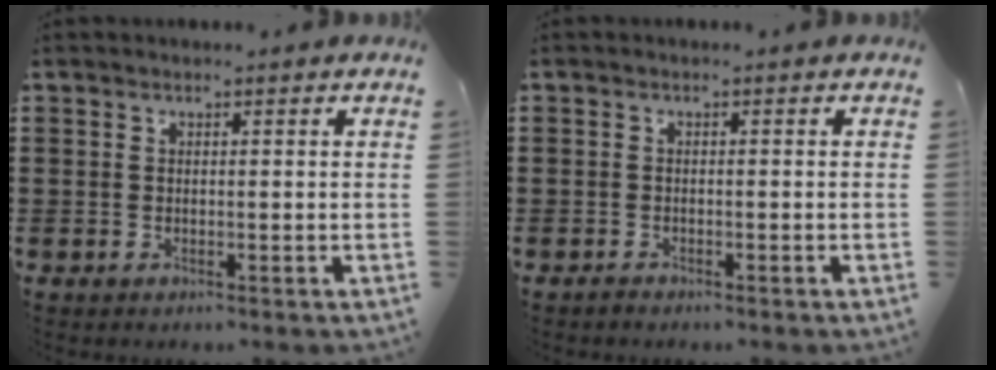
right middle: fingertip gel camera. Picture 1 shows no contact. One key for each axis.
{"total": 0.9, "fx": -0.8, "fy": 0.5, "fz": 0.0, "tx": 0.001, "ty": 0.003, "tz": -0.018}